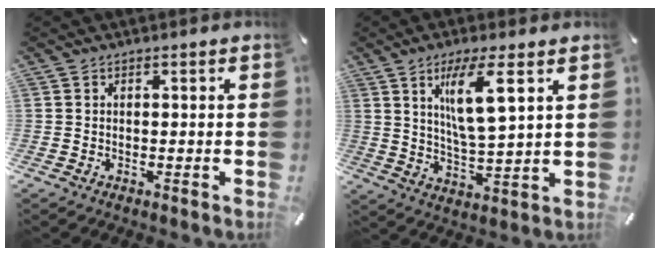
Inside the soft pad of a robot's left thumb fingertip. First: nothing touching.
{"total": 10.4, "force": [4.8, 2.1, 9.0], "torque": [-0.162, -0.007, 0.076]}